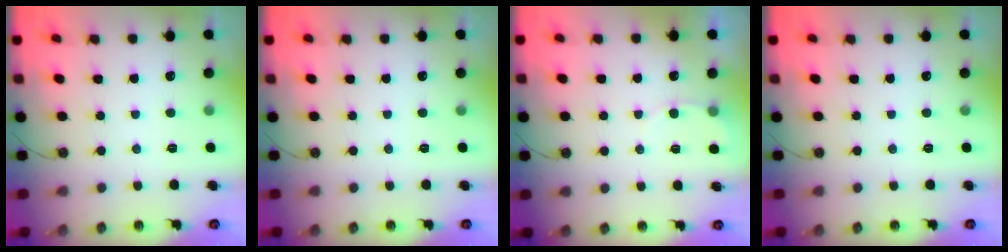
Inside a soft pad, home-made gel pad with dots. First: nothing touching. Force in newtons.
{"total": 0.0}
{"total": 4.0, "press": 4.0, "slide": 0.3}
{"total": 0.0}